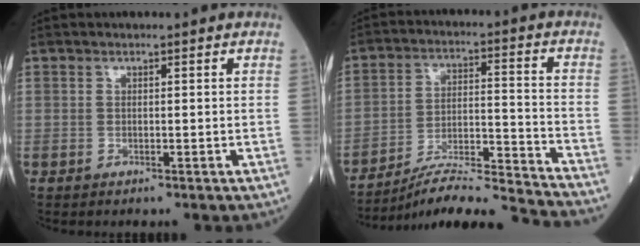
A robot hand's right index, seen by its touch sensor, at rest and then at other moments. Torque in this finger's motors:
{"motor_torque": [-0.38, -0.60, 0.13, 0.00]}